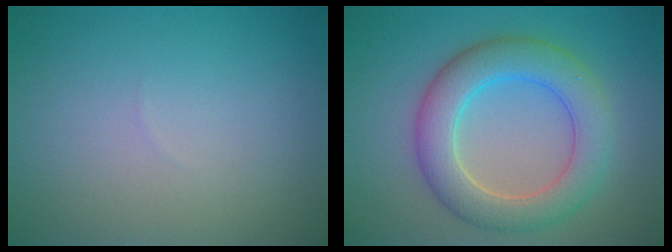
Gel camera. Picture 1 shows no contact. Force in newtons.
{"total": 6.3, "press": 6.3, "slide": 0.5}